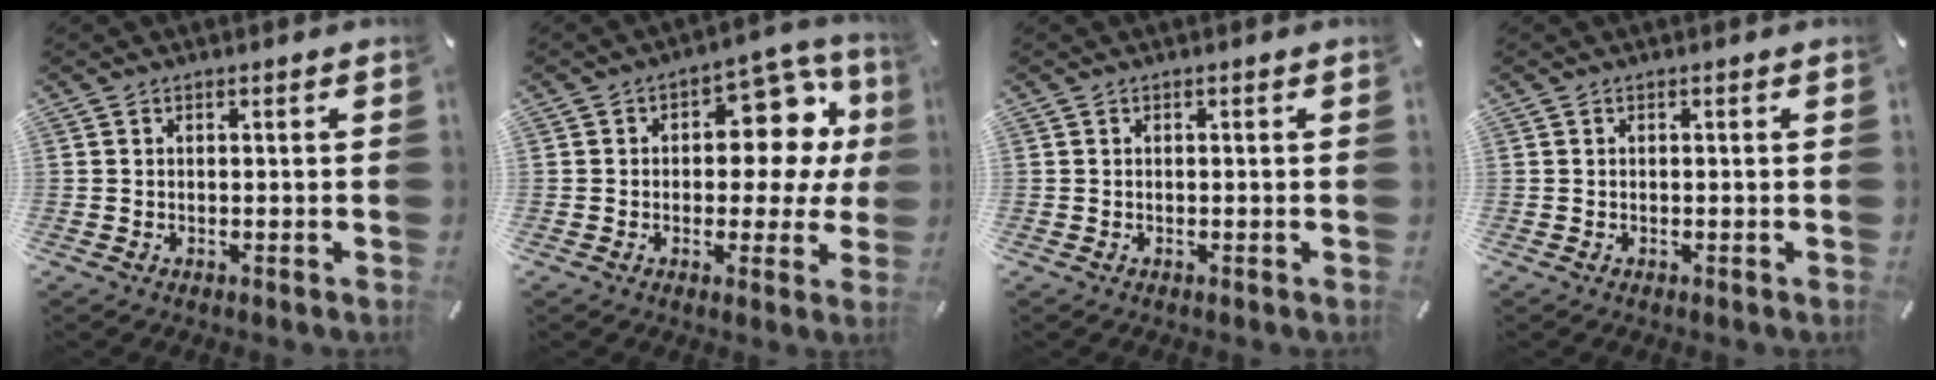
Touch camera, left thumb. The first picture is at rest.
{"total": 14.2, "force": [3.8, 8.9, 10.3], "torque": [-0.129, -0.029, 0.067]}
{"total": 0.0}
{"total": 0.0}